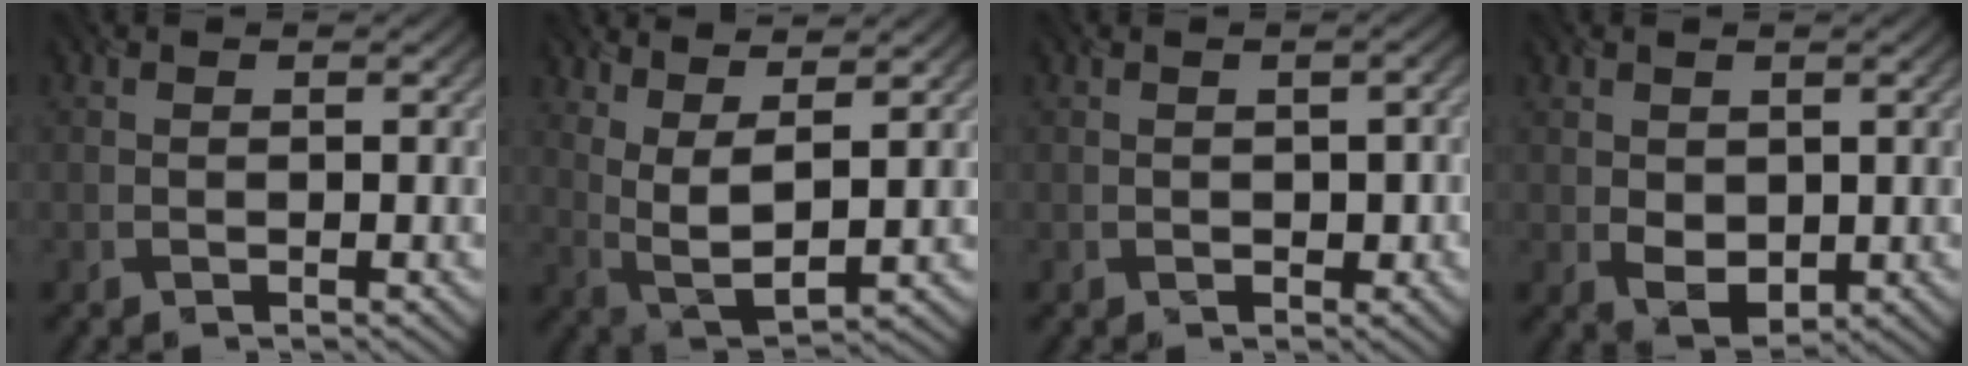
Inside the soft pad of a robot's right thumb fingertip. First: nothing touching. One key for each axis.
{"total": 6.4, "fx": 3.2, "fy": 2.1, "fz": 5.2, "tx": -0.122, "ty": -0.001, "tz": 0.068}
{"total": 2.1, "fx": -0.1, "fy": 1.3, "fz": 1.6, "tx": -0.026, "ty": -0.005, "tz": 0.005}
{"total": 3.3, "fx": 0.5, "fy": 2.5, "fz": 2.2, "tx": -0.052, "ty": -0.009, "tz": 0.016}